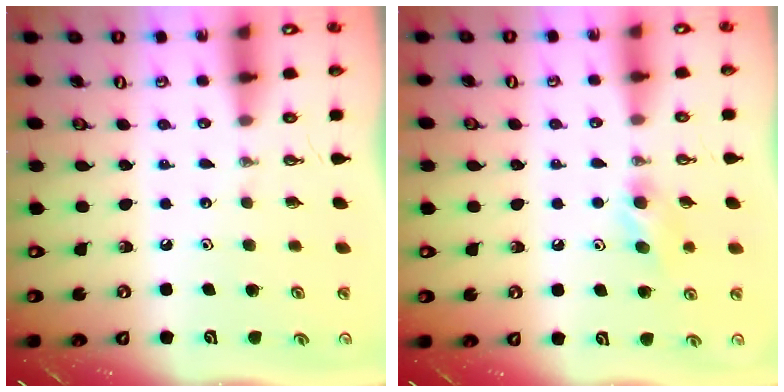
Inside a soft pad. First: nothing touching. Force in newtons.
{"total": 7.5, "press": 6.6, "slide": 3.5}